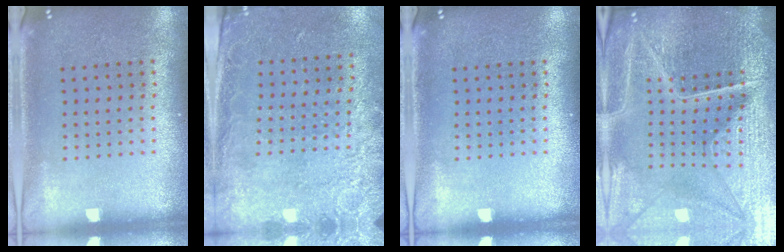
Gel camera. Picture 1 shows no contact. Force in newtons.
{"total": 2.7, "press": 2.0, "slide": 1.8}
{"total": 0.0}
{"total": 6.3, "press": 5.6, "slide": 2.9}